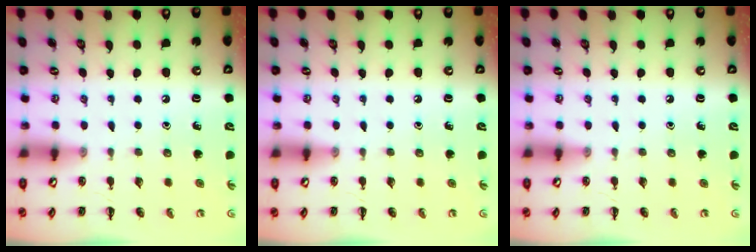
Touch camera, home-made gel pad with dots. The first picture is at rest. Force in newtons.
{"total": 0.0}
{"total": 0.0}